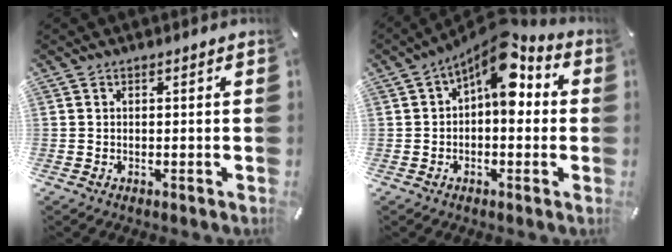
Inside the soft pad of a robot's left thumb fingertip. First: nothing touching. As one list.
[{"total": 11.0, "force": [4.1, 5.5, 8.6], "torque": [-0.122, -0.031, 0.067]}]